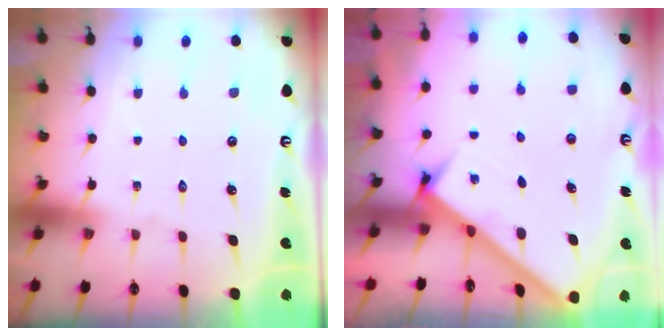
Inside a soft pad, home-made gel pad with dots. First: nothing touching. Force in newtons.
{"total": 2.5, "press": 2.5, "slide": 0.3}